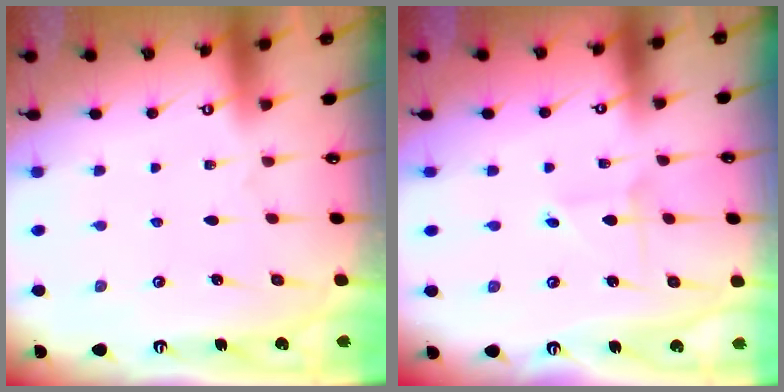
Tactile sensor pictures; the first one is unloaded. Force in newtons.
{"total": 2.3, "press": 2.3, "slide": 0.2}